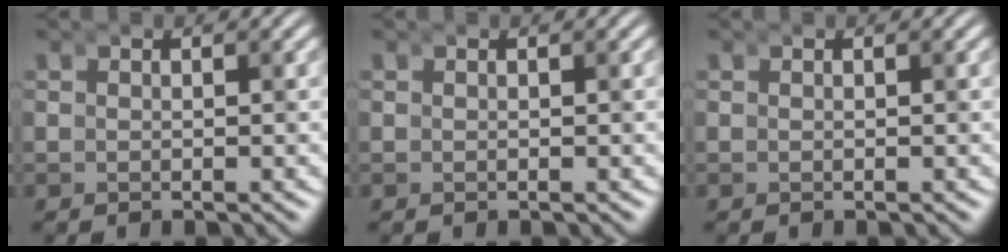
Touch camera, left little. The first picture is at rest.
{"total": 0.0}
{"total": 0.0}